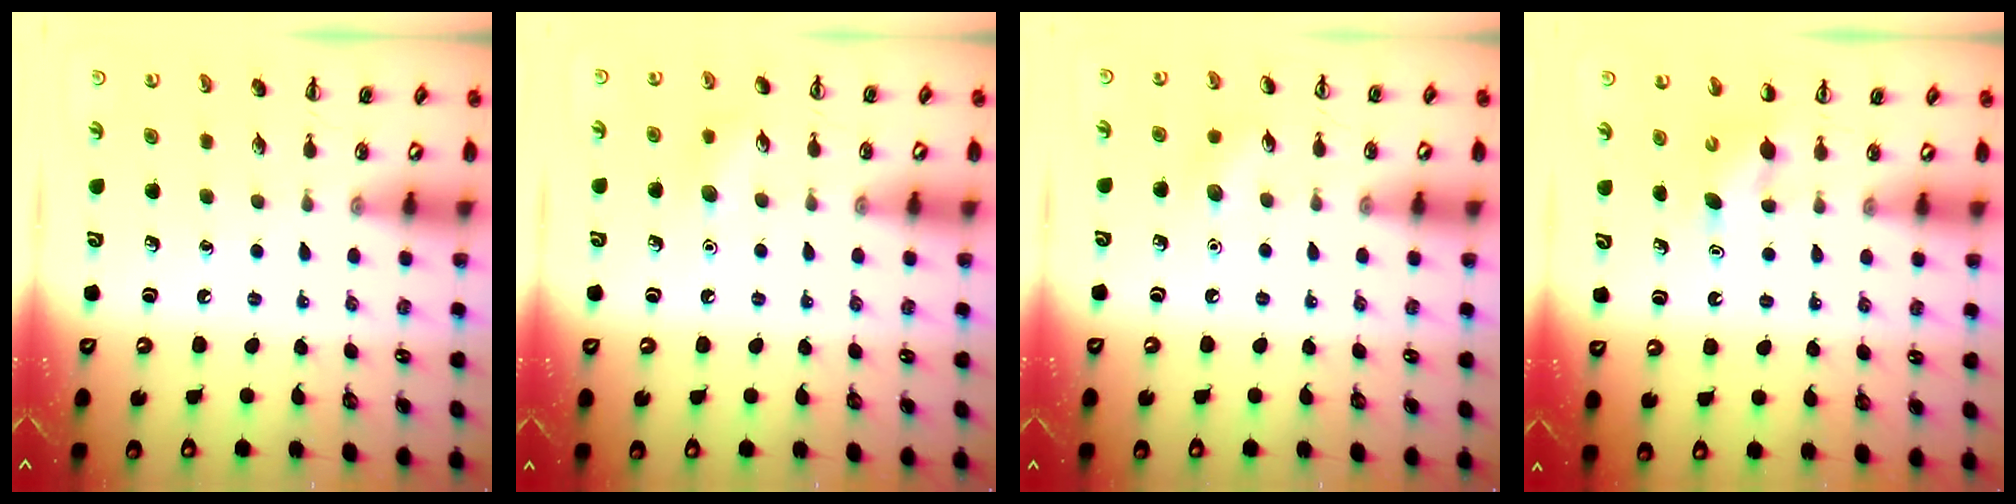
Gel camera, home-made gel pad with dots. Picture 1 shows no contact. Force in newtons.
{"total": 7.0, "press": 6.7, "slide": 2.0}
{"total": 5.7, "press": 5.5, "slide": 1.6}
{"total": 3.5, "press": 3.3, "slide": 1.0}